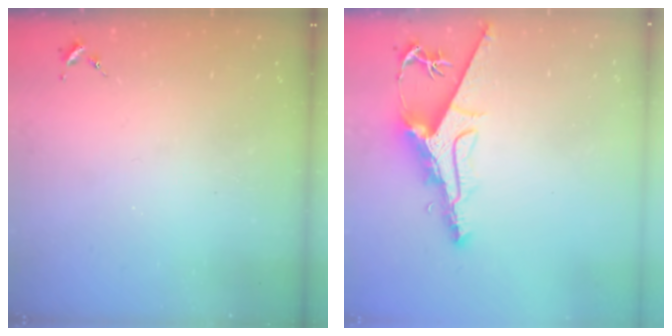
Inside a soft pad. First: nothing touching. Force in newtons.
{"total": 10.1, "press": 10.0, "slide": 1.3}